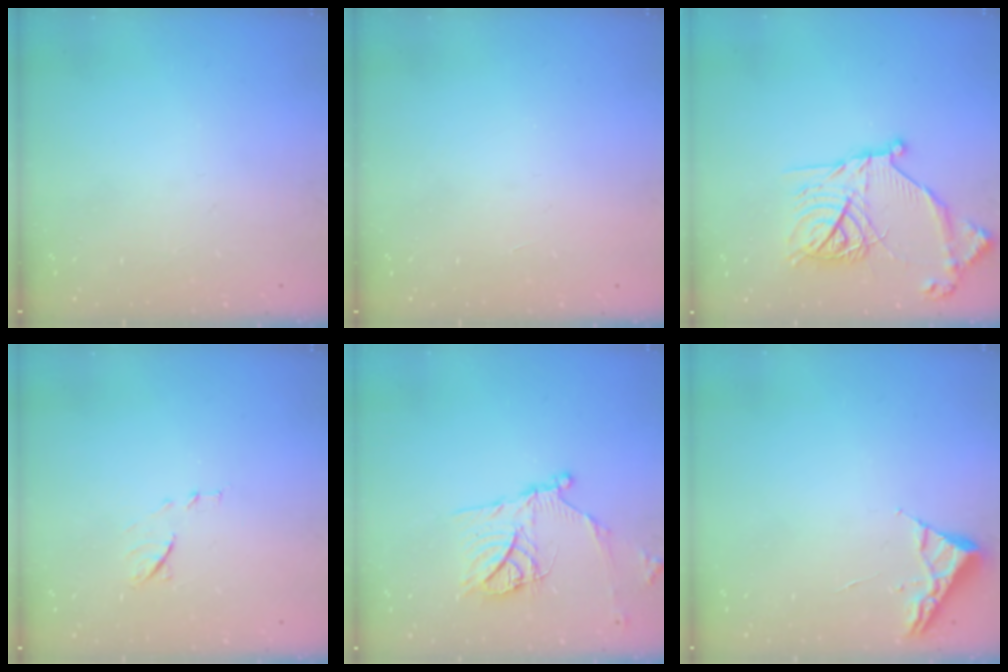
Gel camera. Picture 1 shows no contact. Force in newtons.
{"total": 1.5, "press": 1.5, "slide": 0.1}
{"total": 18.2, "press": 18.2, "slide": 1.1}
{"total": 7.9, "press": 7.9, "slide": 0.7}
{"total": 15.6, "press": 15.5, "slide": 1.4}
{"total": 2.6, "press": 2.6, "slide": 0.3}